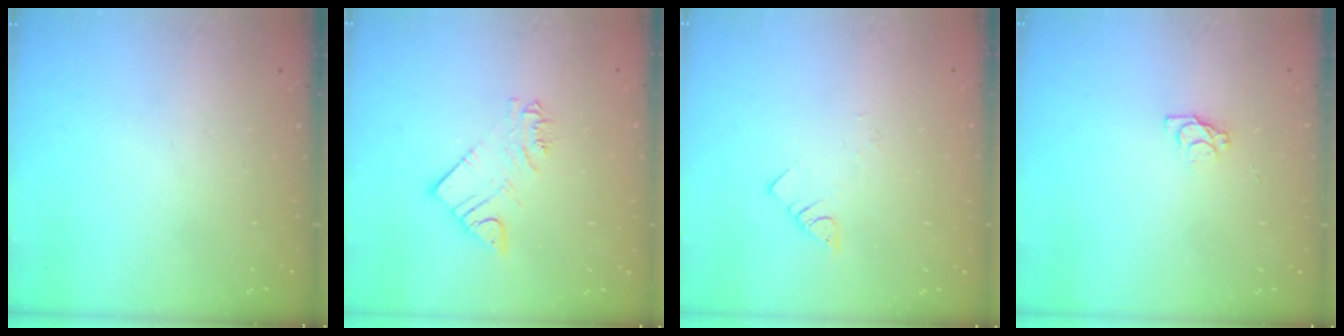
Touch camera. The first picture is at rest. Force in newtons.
{"total": 6.2, "press": 6.2, "slide": 0.4}
{"total": 1.8, "press": 1.8, "slide": 0.3}
{"total": 4.1, "press": 4.1, "slide": 0.4}